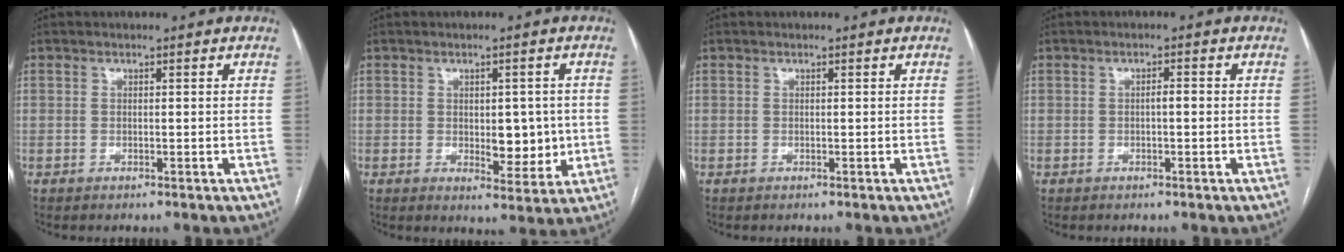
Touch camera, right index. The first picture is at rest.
{"total": 6.3, "force": [-0.1, 3.3, 5.4], "torque": [-0.064, -0.003, 0.009]}
{"total": 0.0}
{"total": 1.3, "force": [-0.2, 0.3, 1.2], "torque": [-0.020, 0.003, -0.002]}